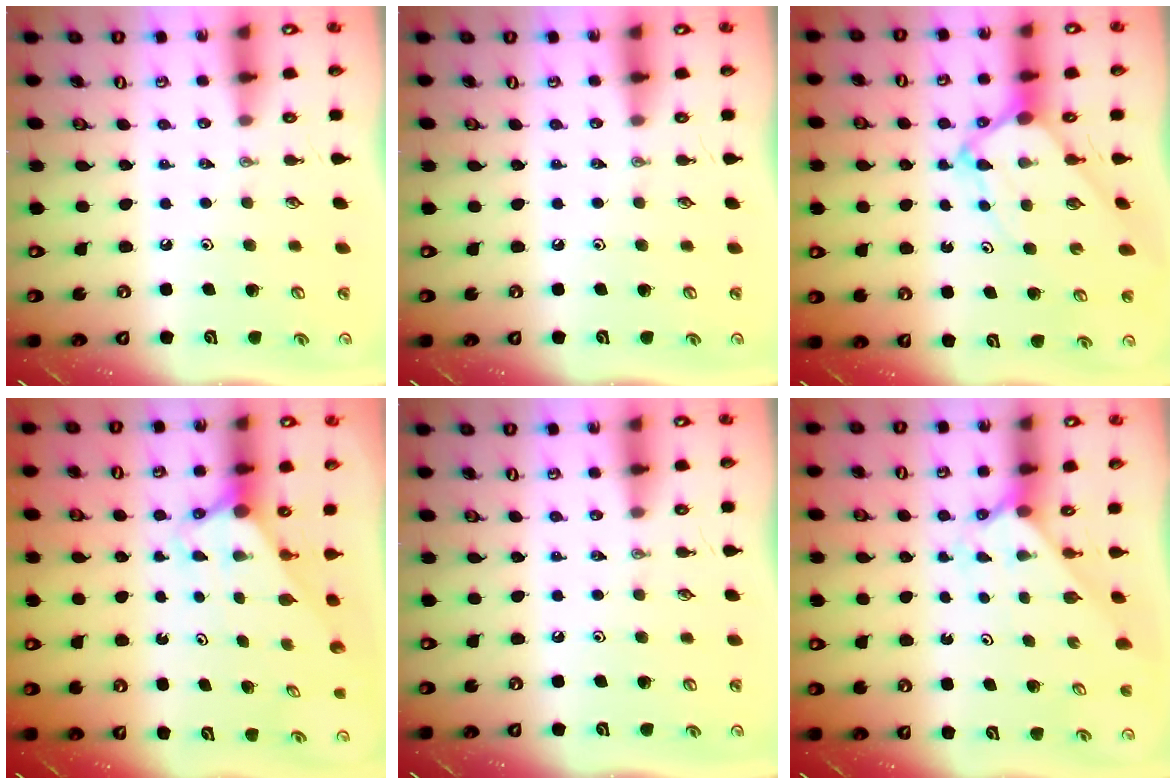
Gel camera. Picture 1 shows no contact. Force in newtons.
{"total": 0.0}
{"total": 5.6, "press": 5.6, "slide": 0.6}
{"total": 2.9, "press": 2.9, "slide": 0.0}
{"total": 0.0}
{"total": 2.0, "press": 2.0, "slide": 0.2}